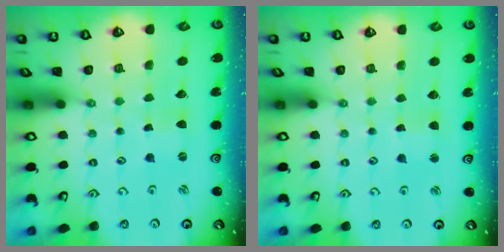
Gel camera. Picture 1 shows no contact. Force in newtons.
{"total": 2.2, "press": 2.2, "slide": 0.1}